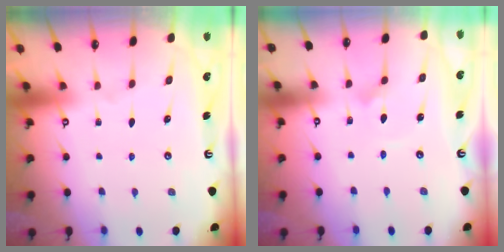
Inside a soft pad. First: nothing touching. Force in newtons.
{"total": 2.6, "press": 2.6, "slide": 0.1}